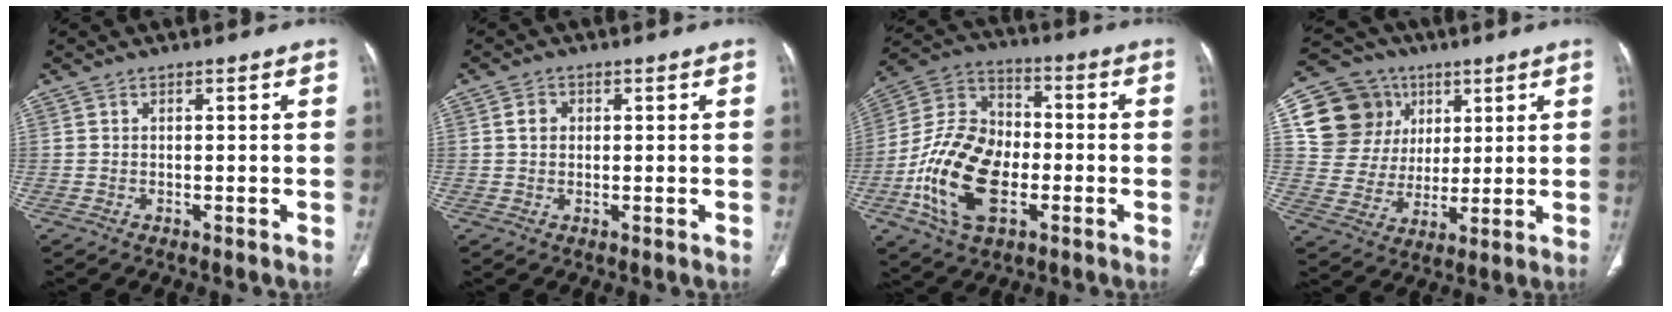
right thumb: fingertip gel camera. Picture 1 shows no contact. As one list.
[{"total": 2.5, "force": [0.4, 2.1, 1.2], "torque": [-0.010, 0.005, 0.005]}, {"total": 19.1, "force": [-5.1, 11.9, 14.0], "torque": [-0.248, 0.023, -0.096]}, {"total": 16.1, "force": [5.9, 14.0, 5.2], "torque": [-0.061, 0.008, 0.116]}]